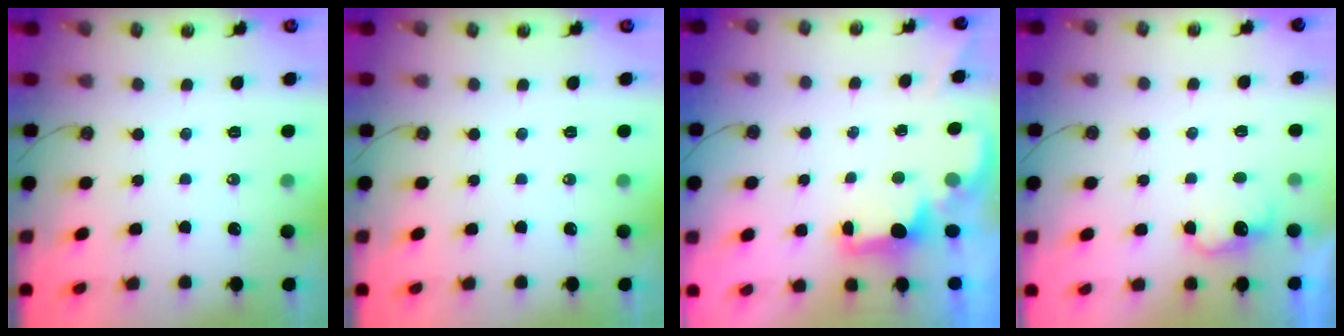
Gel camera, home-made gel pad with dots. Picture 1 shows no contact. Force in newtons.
{"total": 0.0}
{"total": 1.9, "press": 1.7, "slide": 0.7}
{"total": 3.8, "press": 3.6, "slide": 1.0}